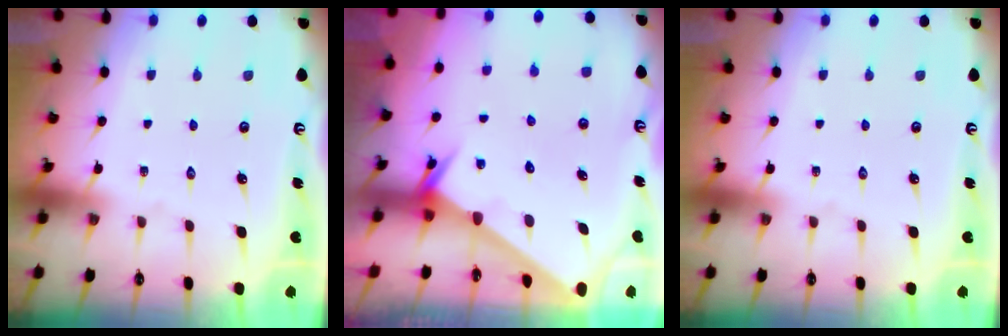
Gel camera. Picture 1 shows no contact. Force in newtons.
{"total": 2.4, "press": 2.4, "slide": 0.1}
{"total": 0.0}